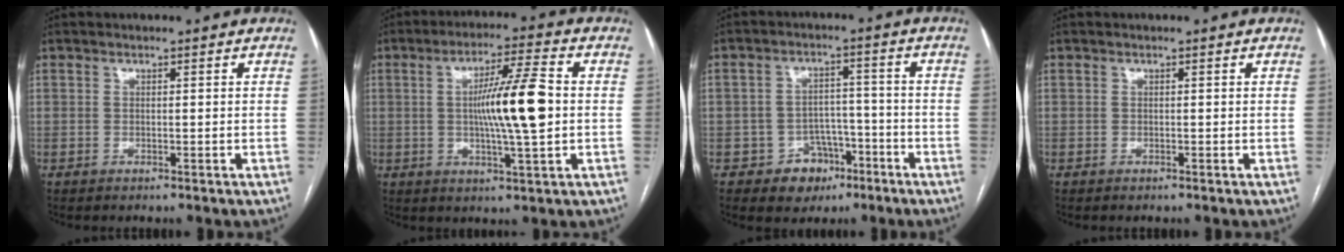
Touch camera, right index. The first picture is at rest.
{"total": 11.0, "force": [0.2, 0.3, 11.0], "torque": [-0.188, 0.003, 0.002]}
{"total": 6.2, "force": [-3.2, 5.2, 1.3], "torque": [-0.003, 0.019, -0.036]}
{"total": 0.0}